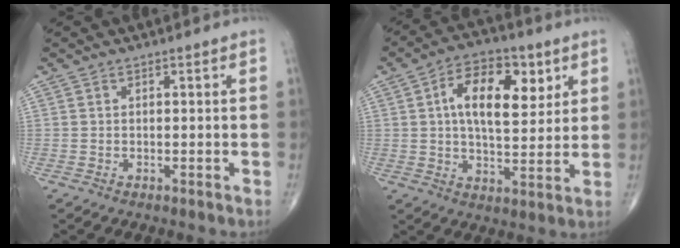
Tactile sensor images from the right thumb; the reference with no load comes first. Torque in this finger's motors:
{"motor_torque": [-0.29, 0.50, 0.58, 0.43, 0.28]}